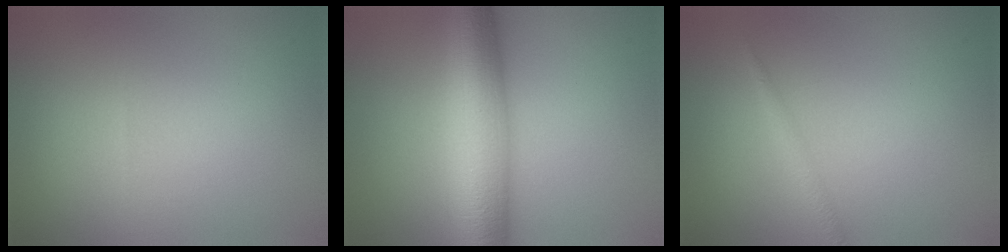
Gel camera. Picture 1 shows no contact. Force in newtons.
{"total": 8.2, "press": 8.2, "slide": 0.2}
{"total": 1.0, "press": 1.0, "slide": 0.1}